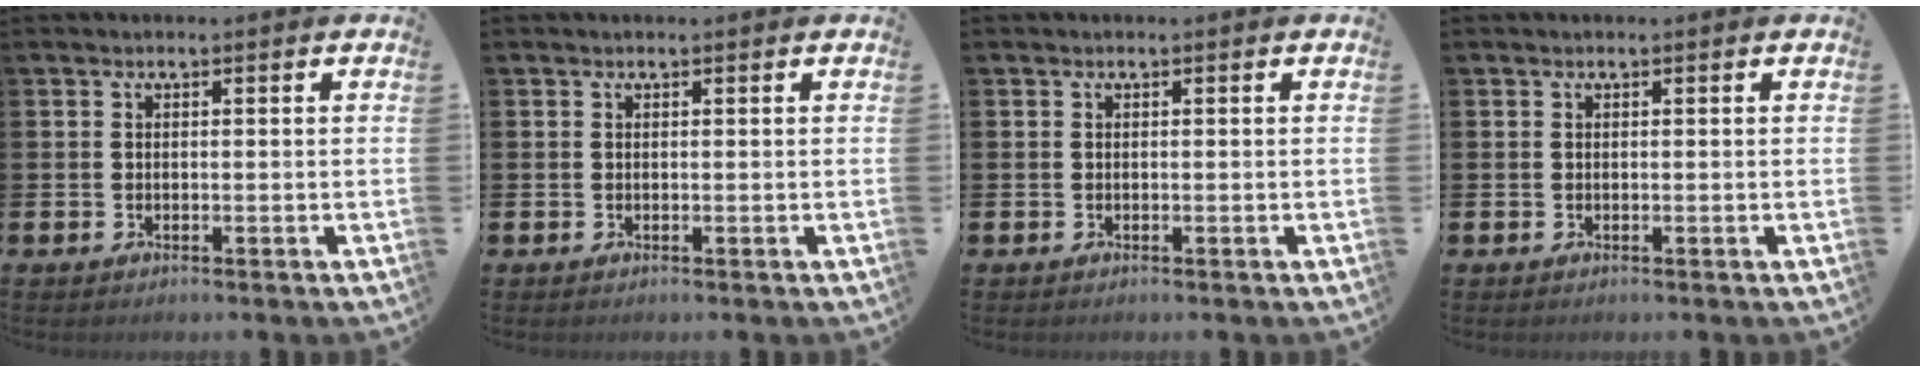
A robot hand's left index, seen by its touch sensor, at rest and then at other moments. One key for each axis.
{"total": 0.0}
{"total": 0.0}
{"total": 0.0}